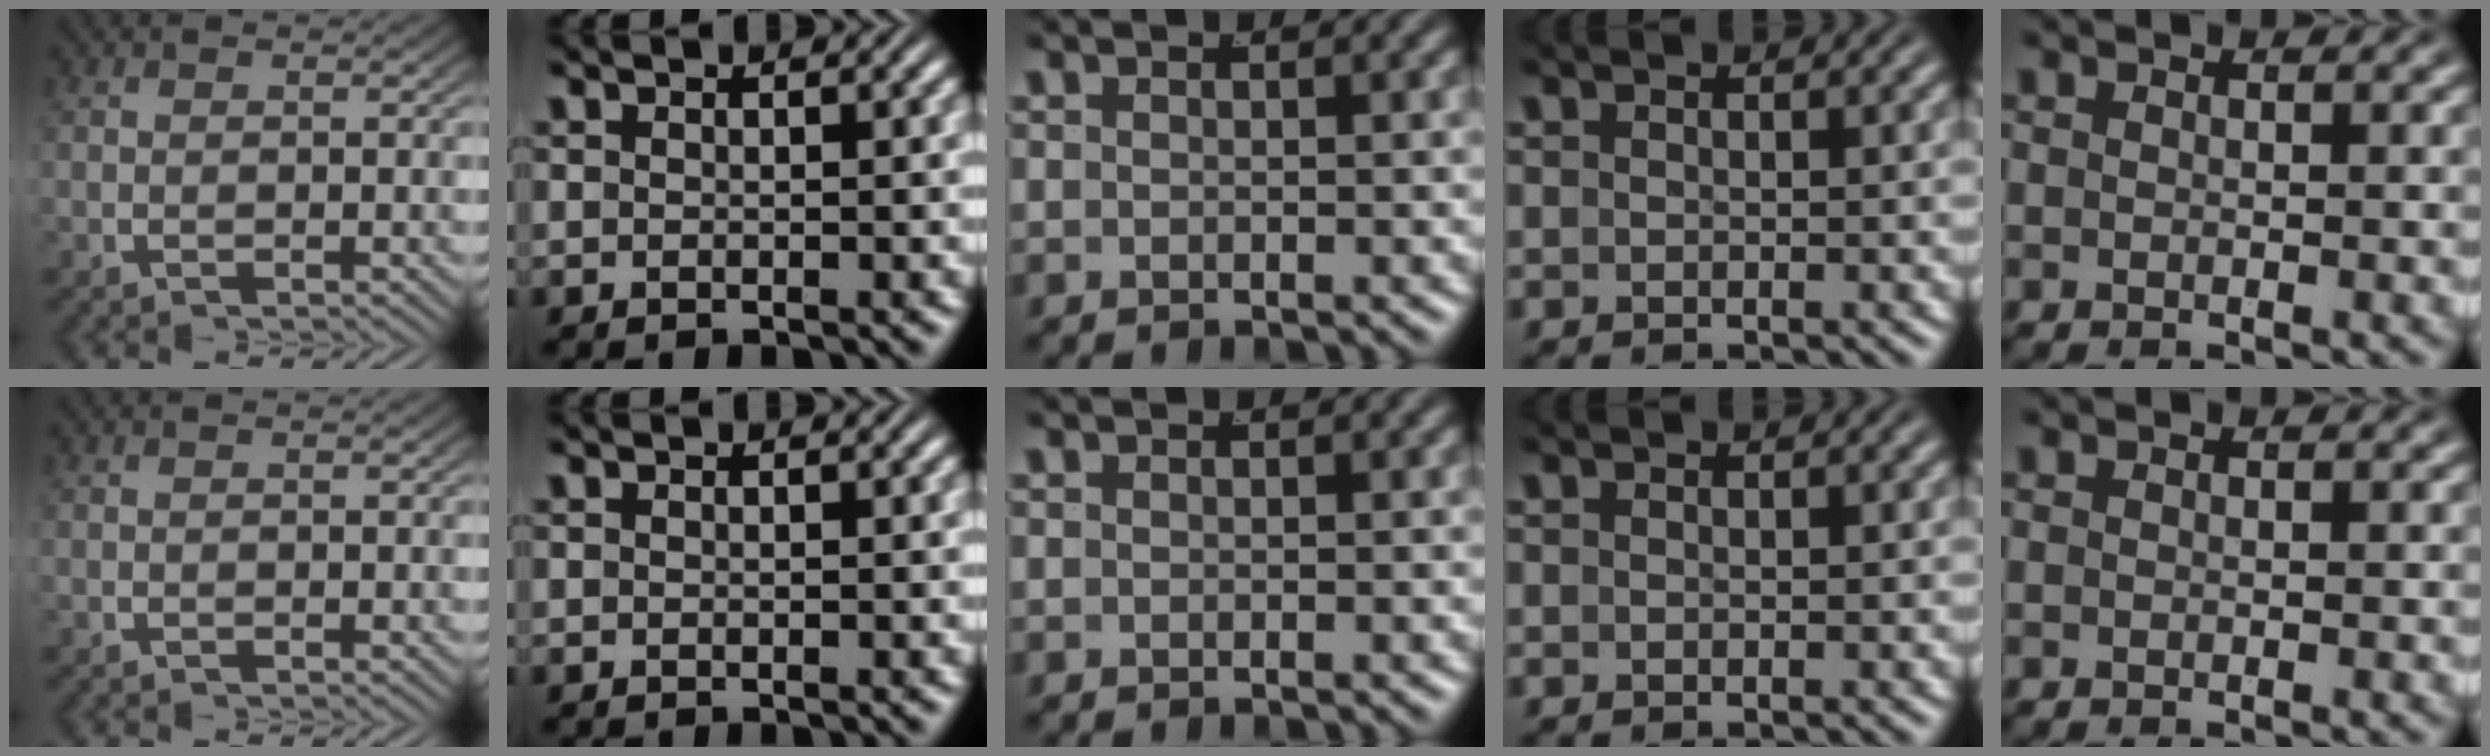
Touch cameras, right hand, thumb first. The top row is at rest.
{}